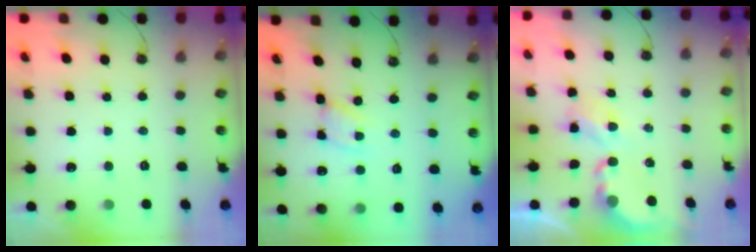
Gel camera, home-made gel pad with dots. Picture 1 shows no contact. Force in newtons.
{"total": 2.7, "press": 2.7, "slide": 0.1}
{"total": 4.0, "press": 4.0, "slide": 0.1}